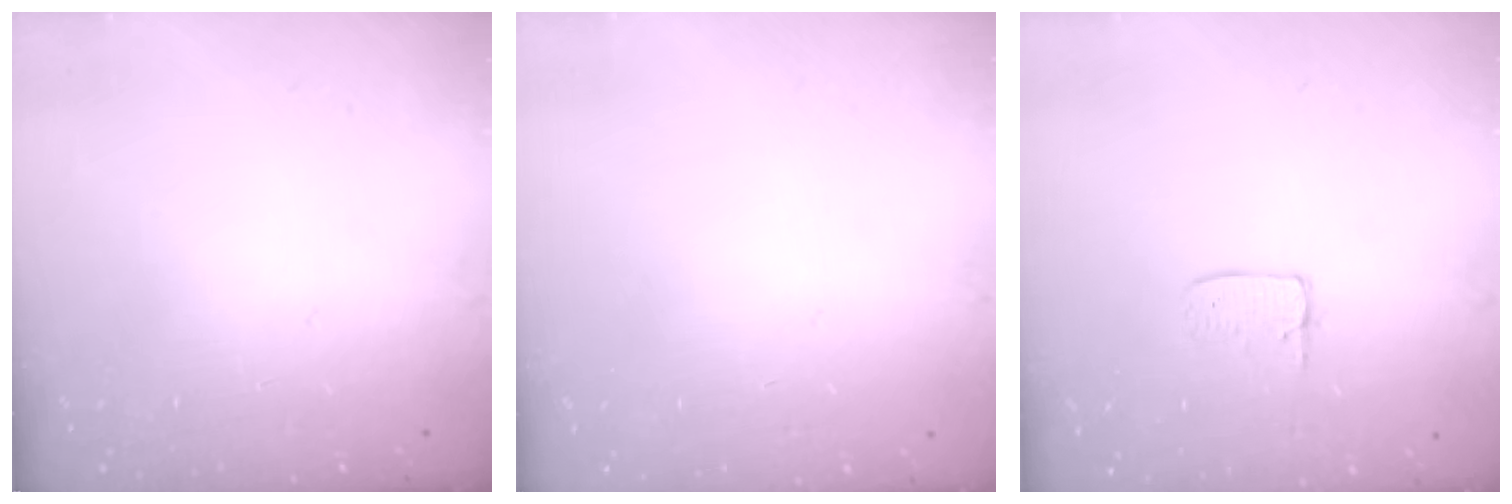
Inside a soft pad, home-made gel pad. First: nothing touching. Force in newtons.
{"total": 0.0}
{"total": 4.3, "press": 4.3, "slide": 0.3}